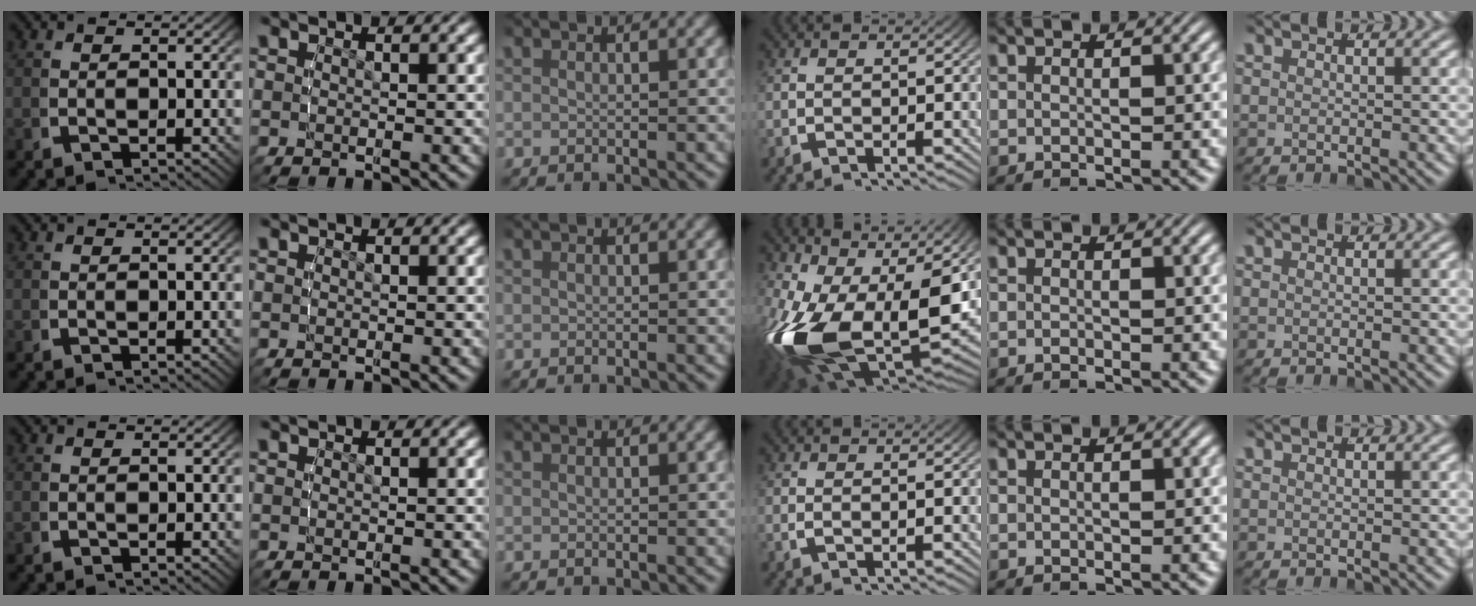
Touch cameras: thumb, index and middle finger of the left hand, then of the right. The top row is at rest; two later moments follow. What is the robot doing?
{"motion": "lift_and_place", "object": "glasses"}